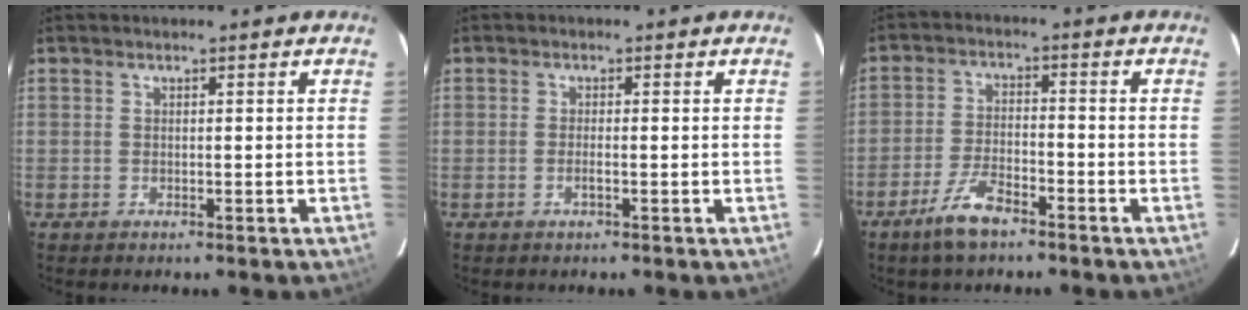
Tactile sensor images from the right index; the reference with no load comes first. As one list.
[{"total": 1.2, "force": [-0.5, 0.0, 1.1], "torque": [-0.024, 0.000, -0.010]}, {"total": 6.2, "force": [-4.5, 1.6, 4.0], "torque": [-0.089, -0.005, -0.085]}]